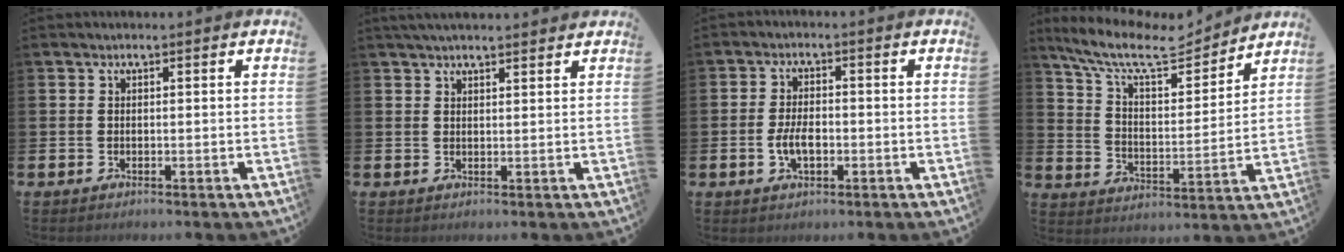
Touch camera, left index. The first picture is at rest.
{"total": 2.7, "force": [2.6, 0.4, 0.7], "torque": [-0.017, -0.004, 0.047]}
{"total": 3.8, "force": [-0.8, 2.0, 3.1], "torque": [-0.045, 0.001, -0.017]}
{"total": 10.6, "force": [8.9, 3.3, 4.7], "torque": [-0.114, -0.054, 0.149]}